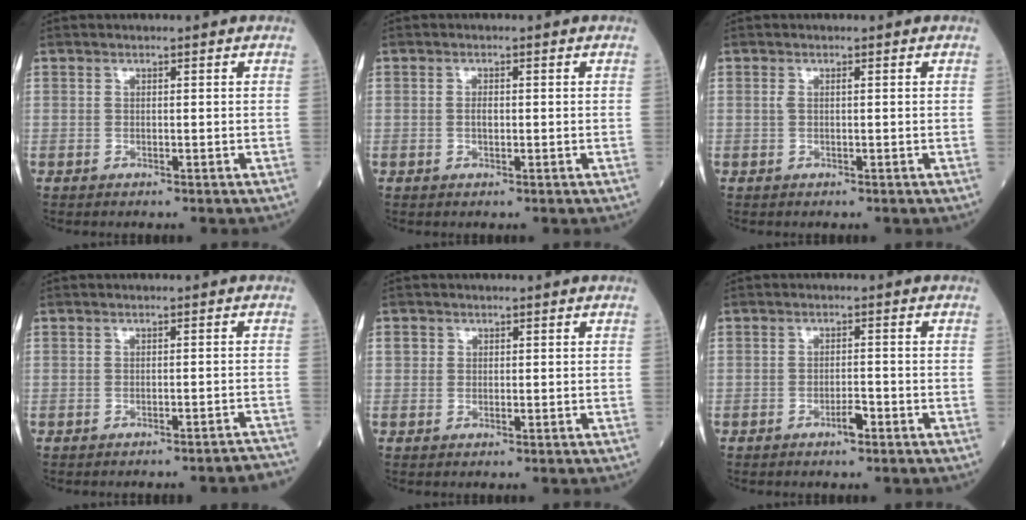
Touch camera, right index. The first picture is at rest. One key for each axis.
{"total": 1.1, "fx": -0.1, "fy": 0.4, "fz": 1.0, "tx": -0.023, "ty": 0.001, "tz": -0.002}
{"total": 0.7, "fx": 0.1, "fy": 0.2, "fz": 0.7, "tx": -0.021, "ty": 0.004, "tz": 0.002}
{"total": 5.2, "fx": -5.1, "fy": 0.3, "fz": 1.1, "tx": -0.007, "ty": -0.001, "tz": -0.051}
{"total": 1.4, "fx": 0.4, "fy": 1.3, "fz": 0.3, "tx": 0.000, "ty": 0.009, "tz": 0.004}
{"total": 2.0, "fx": -1.3, "fy": 0.4, "fz": 1.5, "tx": -0.023, "ty": 0.002, "tz": -0.023}